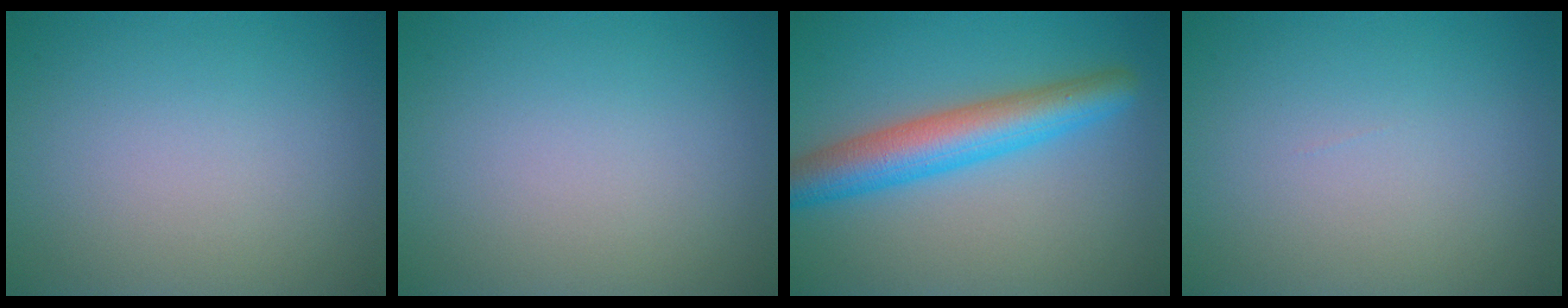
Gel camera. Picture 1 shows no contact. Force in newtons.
{"total": 0.0}
{"total": 6.1, "press": 6.1, "slide": 0.1}
{"total": 0.0}